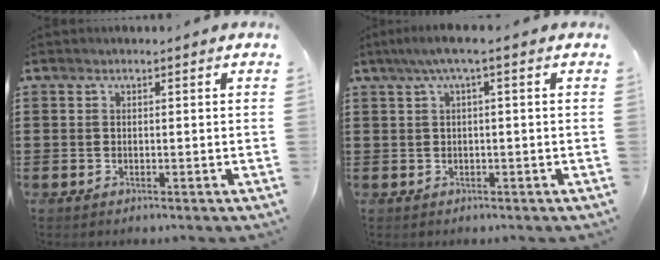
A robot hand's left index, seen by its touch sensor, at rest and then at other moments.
{"total": 2.5, "force": [0.1, -0.1, 2.5], "torque": [-0.045, -0.001, 0.000]}